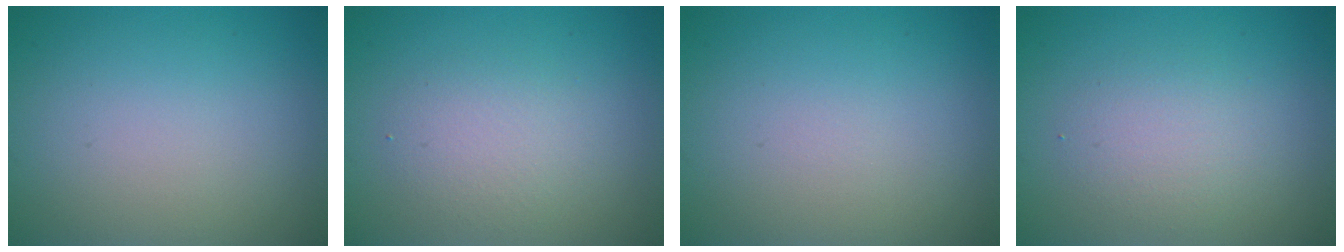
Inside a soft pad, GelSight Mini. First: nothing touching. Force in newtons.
{"total": 2.3, "press": 2.3, "slide": 0.0}
{"total": 0.0}
{"total": 2.4, "press": 2.4, "slide": 0.2}